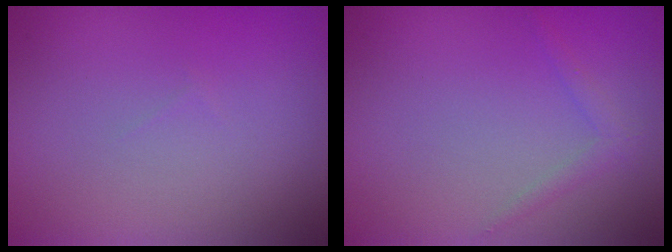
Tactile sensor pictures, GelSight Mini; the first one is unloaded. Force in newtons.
{"total": 1.1, "press": 1.1, "slide": 0.1}